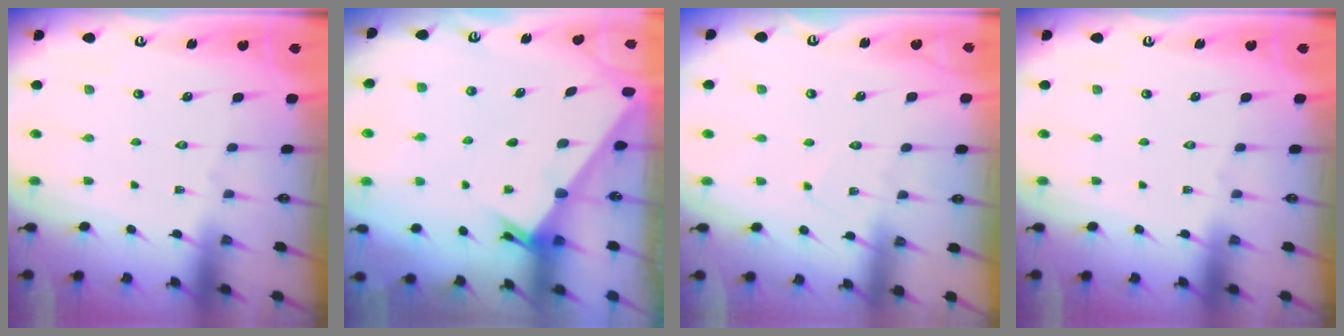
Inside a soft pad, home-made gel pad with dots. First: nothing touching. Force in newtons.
{"total": 2.3, "press": 2.2, "slide": 0.2}
{"total": 4.5, "press": 4.5, "slide": 0.5}
{"total": 0.0}